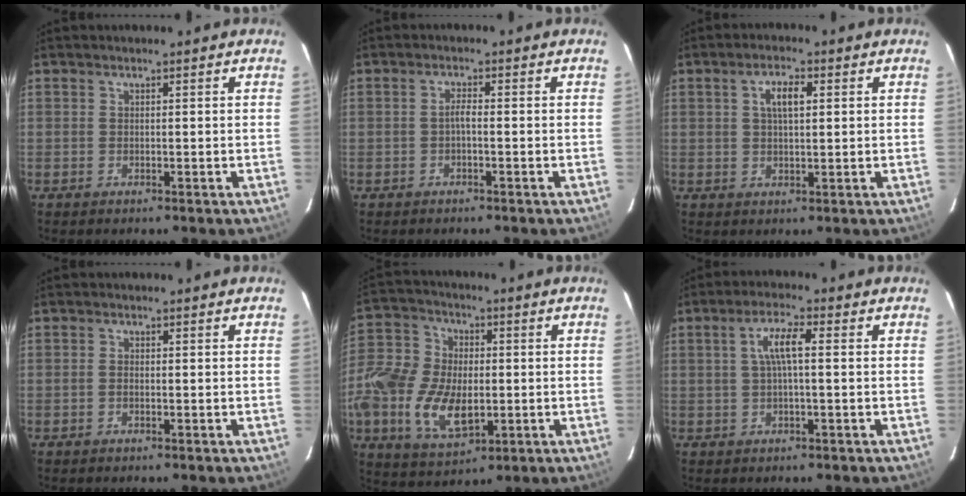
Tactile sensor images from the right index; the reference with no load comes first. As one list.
[{"total": 1.4, "force": [-0.6, 0.2, 1.2], "torque": [-0.024, 0.006, -0.013]}, {"total": 4.4, "force": [1.3, 1.7, 3.8], "torque": [-0.070, 0.010, 0.024]}, {"total": 0.7, "force": [-0.2, 0.4, 0.5], "torque": [-0.012, 0.001, -0.005]}, {"total": 20.0, "force": [-3.9, 13.2, 14.5], "torque": [-0.342, -0.001, -0.065]}, {"total": 4.9, "force": [0.5, 0.8, 4.8], "torque": [-0.092, 0.009, 0.011]}]